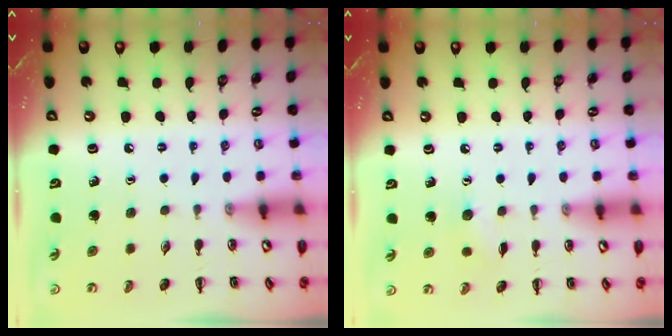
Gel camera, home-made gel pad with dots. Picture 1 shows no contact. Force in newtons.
{"total": 5.0, "press": 4.8, "slide": 1.2}